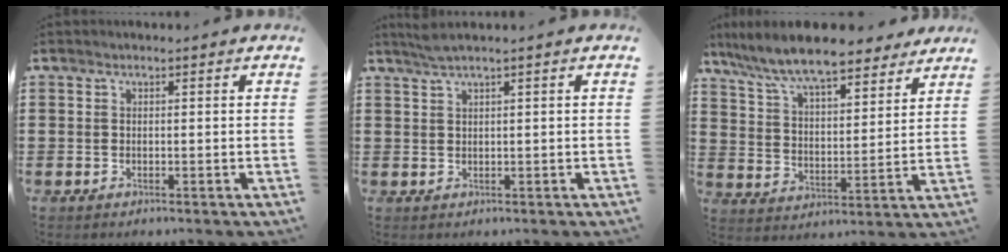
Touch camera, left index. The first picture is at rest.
{"total": 1.7, "force": [1.1, -0.1, 1.3], "torque": [-0.027, -0.002, 0.021]}
{"total": 9.6, "force": [8.5, 1.2, 4.2], "torque": [-0.117, -0.039, 0.150]}